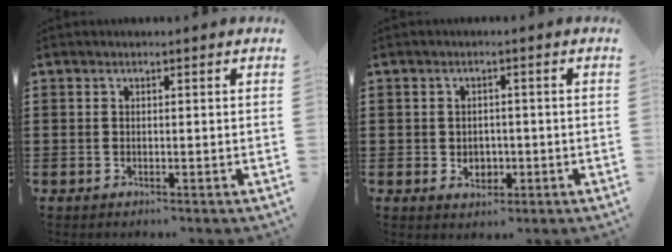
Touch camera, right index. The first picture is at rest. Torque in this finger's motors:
{"motor_torque": [1.45, 0.69, 0.16, 0.05]}